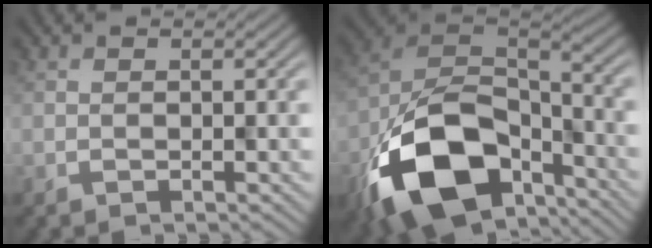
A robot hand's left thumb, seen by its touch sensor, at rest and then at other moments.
{"total": 16.8, "force": [-8.7, 9.8, 10.5], "torque": [-0.221, -0.042, -0.154]}